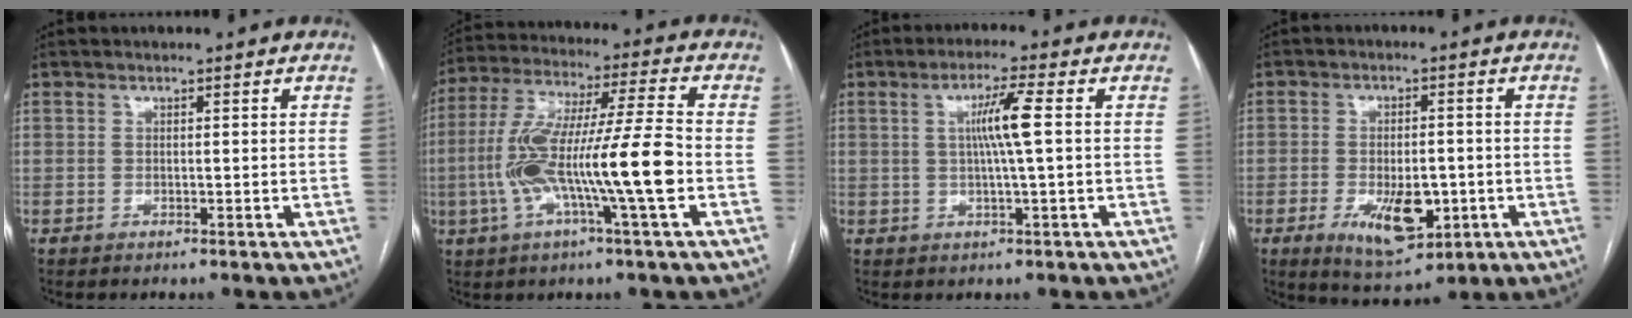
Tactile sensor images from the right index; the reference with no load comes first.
{"total": 16.4, "force": [-3.7, 0.0, 16.0], "torque": [-0.306, 0.004, -0.071]}
{"total": 5.9, "force": [0.8, -0.6, 5.8], "torque": [-0.107, 0.002, 0.017]}
{"total": 9.2, "force": [-2.8, 4.0, 7.7], "torque": [-0.130, -0.007, -0.031]}